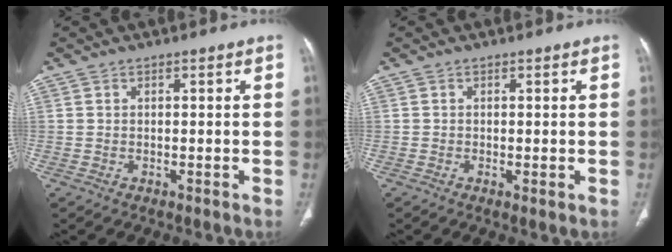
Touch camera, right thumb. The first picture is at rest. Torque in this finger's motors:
{"motor_torque": [-0.30, 0.13, -0.38, 0.04, -0.03]}